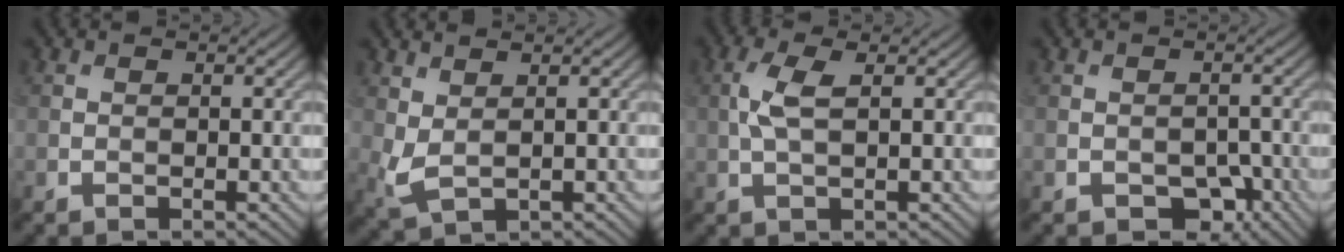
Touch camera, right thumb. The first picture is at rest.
{"total": 3.2, "force": [1.1, 1.6, 2.5], "torque": [-0.074, -0.002, 0.024]}
{"total": 3.5, "force": [0.7, 1.1, 3.3], "torque": [-0.083, 0.006, 0.014]}
{"total": 4.4, "force": [-2.3, 2.9, 2.4], "torque": [-0.033, -0.003, -0.035]}